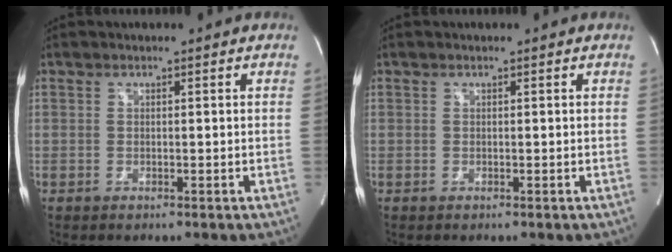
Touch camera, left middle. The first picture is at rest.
{"total": 0.0}